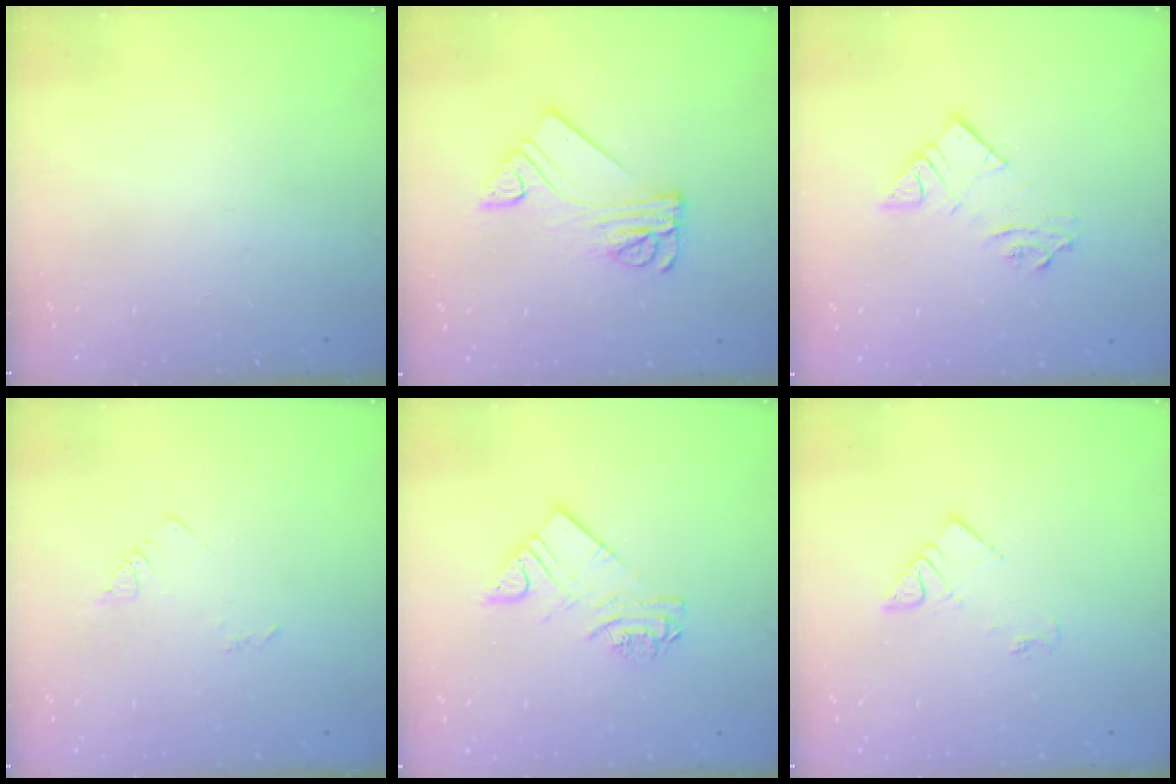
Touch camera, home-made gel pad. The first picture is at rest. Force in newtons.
{"total": 11.1, "press": 11.1, "slide": 1.1}
{"total": 6.1, "press": 6.1, "slide": 0.4}
{"total": 3.7, "press": 3.7, "slide": 0.3}
{"total": 8.0, "press": 8.0, "slide": 0.4}
{"total": 3.8, "press": 3.7, "slide": 0.6}